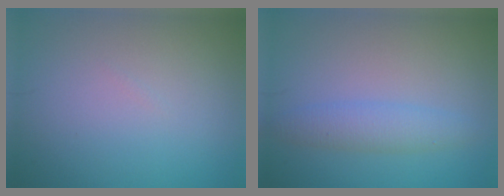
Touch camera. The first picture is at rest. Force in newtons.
{"total": 2.5, "press": 2.5, "slide": 0.2}